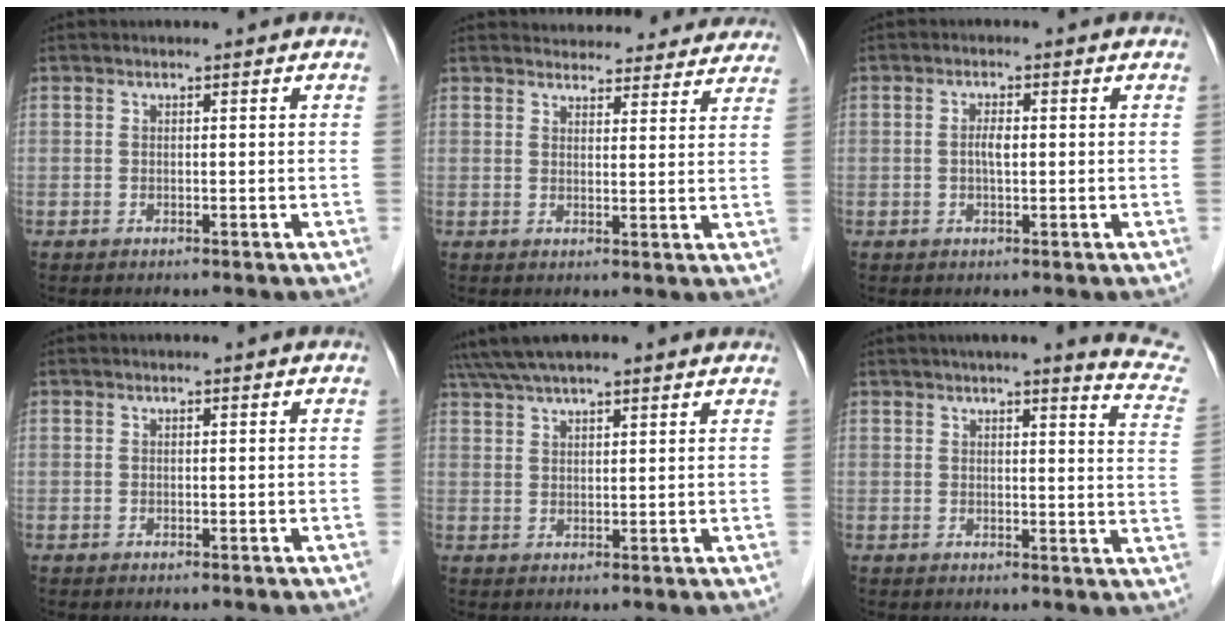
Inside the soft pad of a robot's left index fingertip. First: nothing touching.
{"total": 16.4, "force": [15.5, 4.5, 2.9], "torque": [-0.016, 0.007, 0.174]}
{"total": 2.0, "force": [-0.3, 0.6, 1.9], "torque": [-0.039, -0.005, -0.004]}
{"total": 0.0}
{"total": 10.9, "force": [9.3, 1.8, 5.2], "torque": [-0.093, 0.051, 0.141]}
{"total": 10.8, "force": [9.9, -0.5, 4.3], "torque": [-0.041, -0.052, 0.084]}